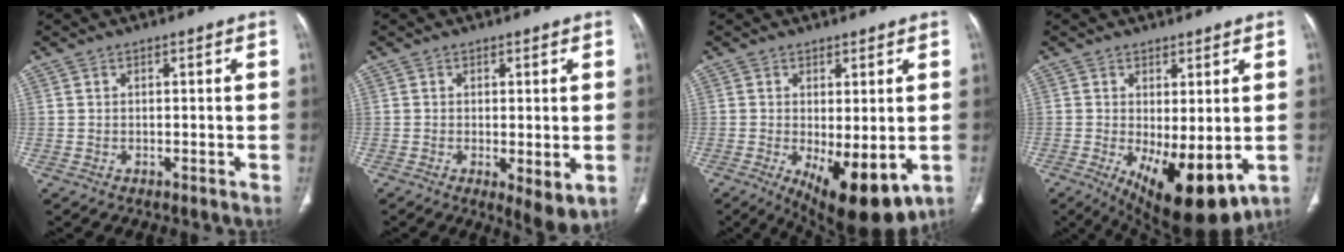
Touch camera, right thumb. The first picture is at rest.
{"total": 5.5, "force": [-1.1, 1.8, 5.1], "torque": [-0.080, -0.020, -0.014]}
{"total": 12.3, "force": [-3.5, 4.9, 10.7], "torque": [-0.153, -0.023, -0.036]}
{"total": 13.4, "force": [-3.4, 5.4, 11.8], "torque": [-0.176, -0.024, -0.031]}